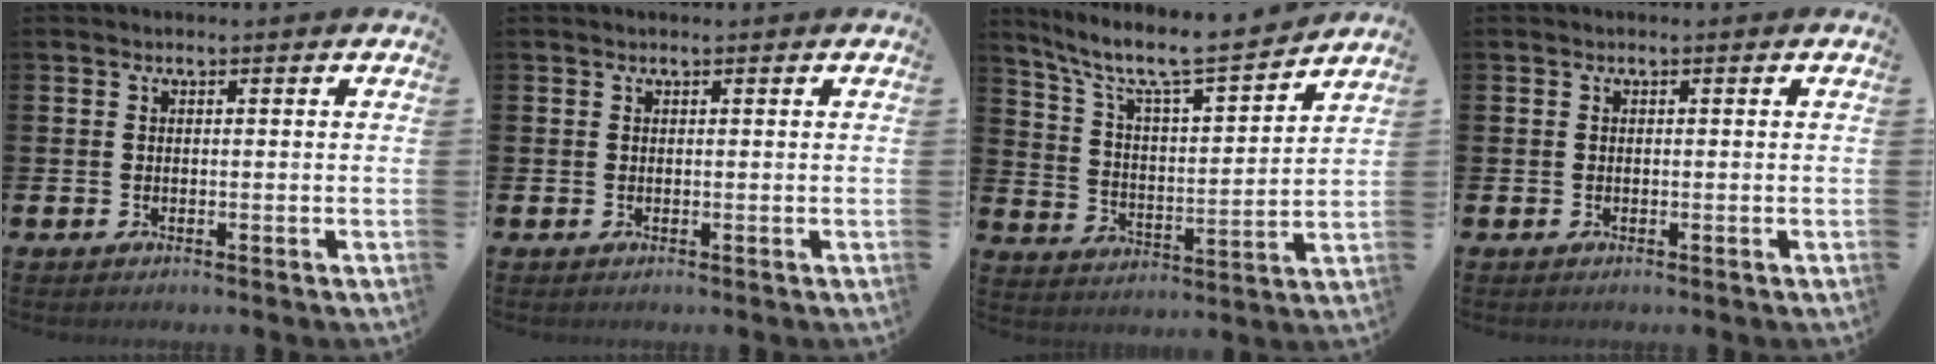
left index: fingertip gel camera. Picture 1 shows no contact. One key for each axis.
{"total": 0.0}
{"total": 8.8, "fx": 7.6, "fy": 1.1, "fz": 4.3, "tx": -0.116, "ty": -0.053, "tz": 0.125}
{"total": 0.0}